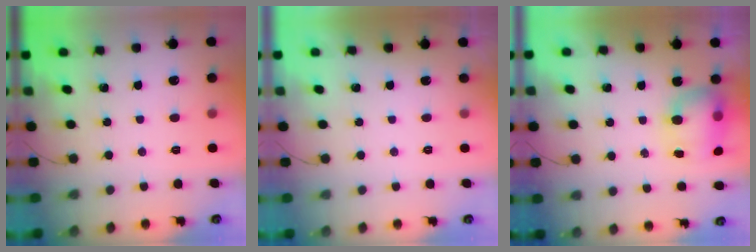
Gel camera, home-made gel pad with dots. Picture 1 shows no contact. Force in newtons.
{"total": 0.0}
{"total": 12.0, "press": 9.4, "slide": 7.5}